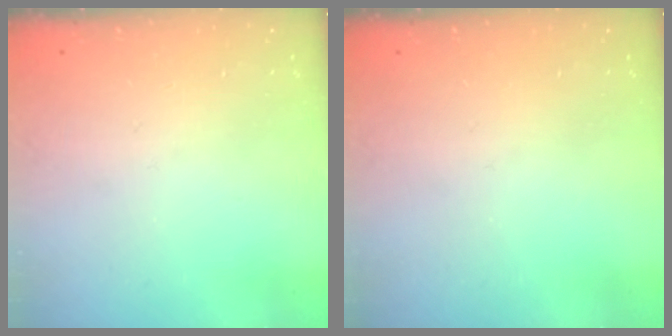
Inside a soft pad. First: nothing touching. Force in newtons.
{"total": 0.0}